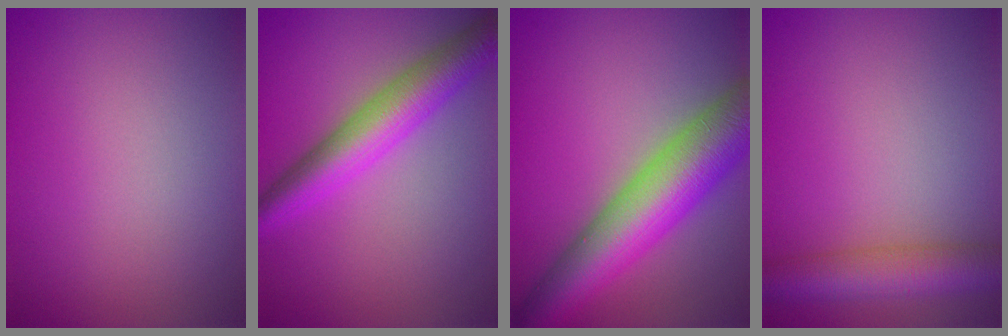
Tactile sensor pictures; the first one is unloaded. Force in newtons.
{"total": 6.1, "press": 6.1, "slide": 0.0}
{"total": 10.1, "press": 10.1, "slide": 0.3}
{"total": 5.3, "press": 5.3, "slide": 0.3}